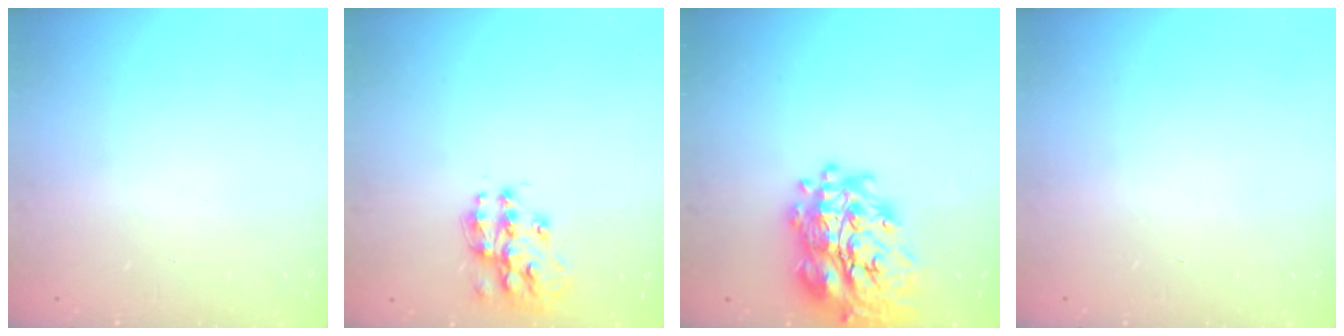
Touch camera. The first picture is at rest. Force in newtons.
{"total": 13.3, "press": 13.3, "slide": 0.7}
{"total": 25.9, "press": 25.8, "slide": 2.3}
{"total": 0.0}